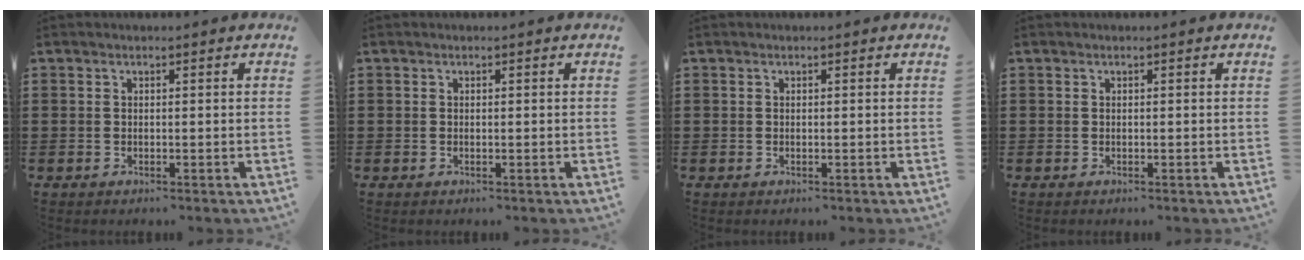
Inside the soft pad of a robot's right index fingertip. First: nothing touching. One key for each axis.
{"total": 0.0}
{"total": 0.0}
{"total": 0.0}